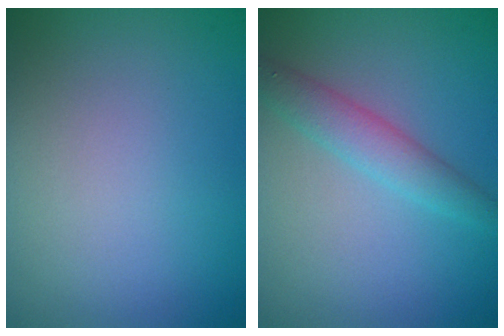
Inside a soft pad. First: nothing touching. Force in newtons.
{"total": 2.9, "press": 2.9, "slide": 0.0}